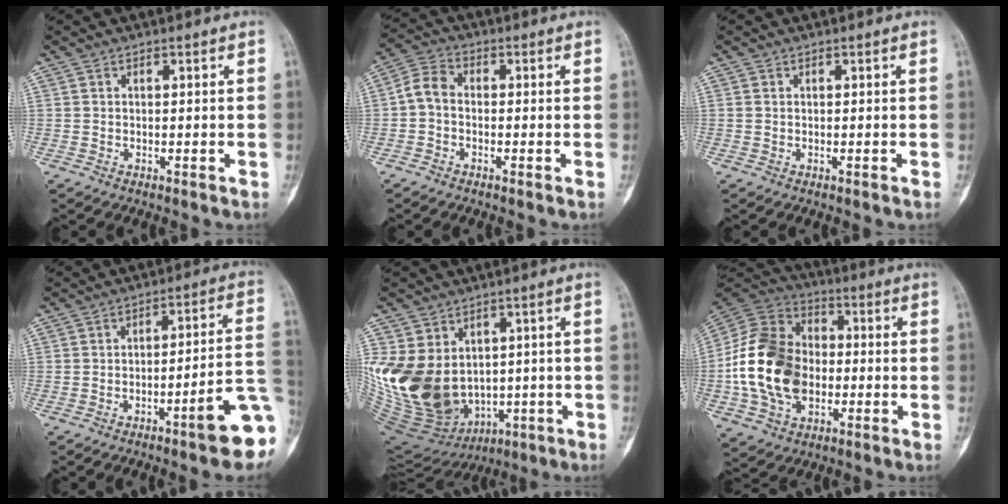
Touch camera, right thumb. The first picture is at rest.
{"total": 4.8, "force": [-0.9, 3.4, 3.3], "torque": [-0.057, 0.021, -0.031]}
{"total": 0.0}
{"total": 13.1, "force": [-5.3, 1.9, 11.8], "torque": [-0.128, 0.038, -0.071]}
{"total": 21.2, "force": [-0.1, 16.5, 13.3], "torque": [-0.270, 0.000, 0.042]}
{"total": 19.2, "force": [-2.8, 13.9, 12.9], "torque": [-0.223, 0.025, -0.052]}